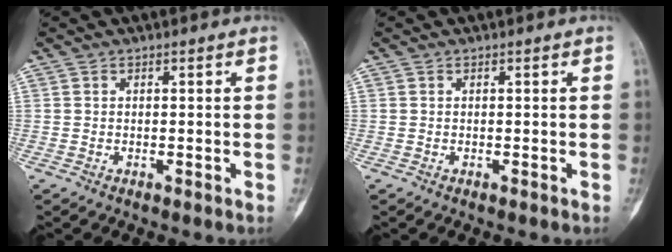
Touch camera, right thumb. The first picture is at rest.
{"total": 0.0}